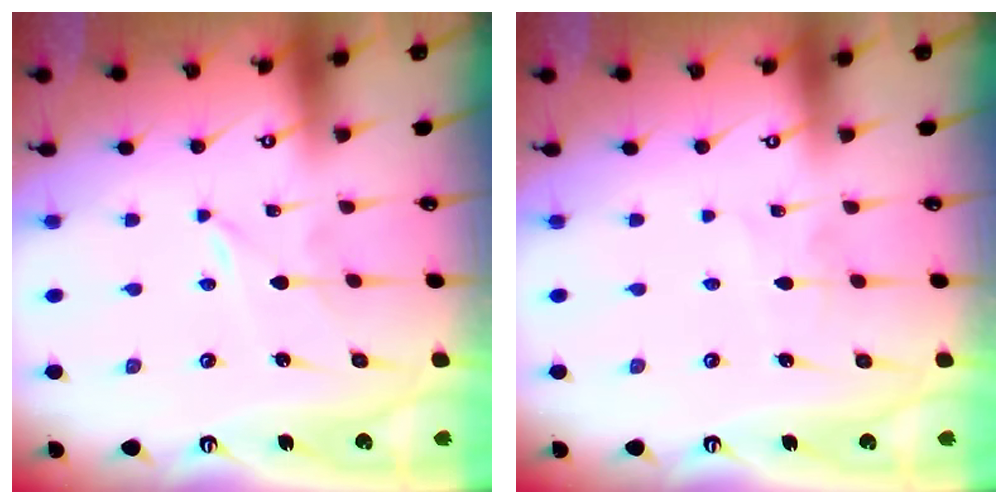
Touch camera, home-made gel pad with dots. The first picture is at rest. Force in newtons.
{"total": 2.0, "press": 2.0, "slide": 0.1}